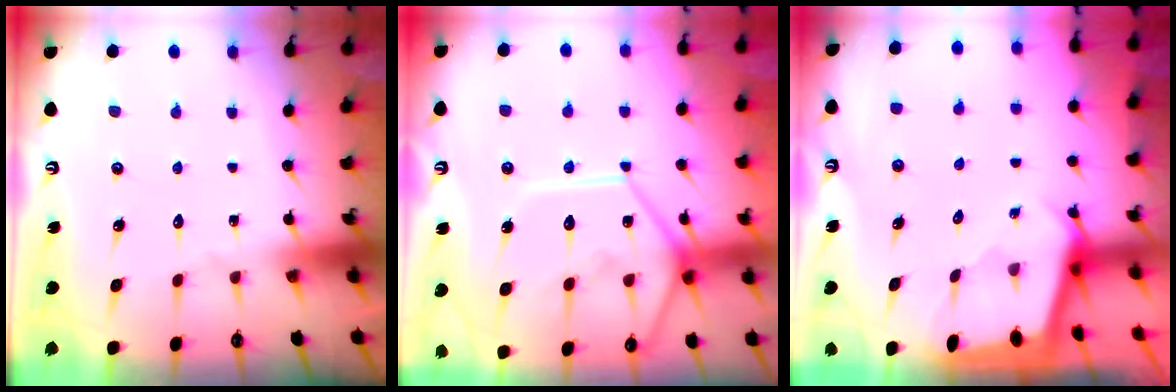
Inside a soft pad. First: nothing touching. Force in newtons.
{"total": 15.7, "press": 15.5, "slide": 2.0}
{"total": 1.8, "press": 1.8, "slide": 0.2}